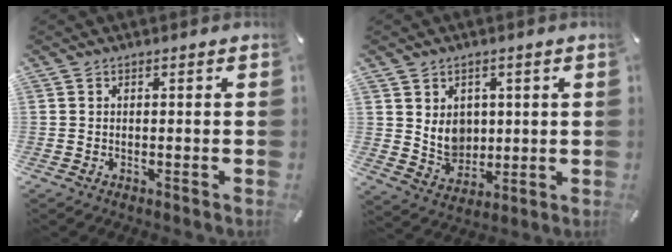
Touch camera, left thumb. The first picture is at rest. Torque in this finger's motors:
{"motor_torque": [1.10, 1.11, 0.03, -0.22, -0.01]}